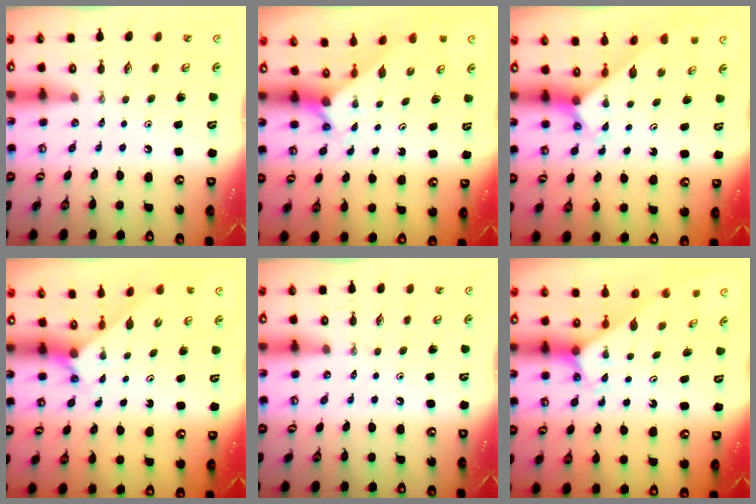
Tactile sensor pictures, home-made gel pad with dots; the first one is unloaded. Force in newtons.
{"total": 2.0, "press": 2.0, "slide": 0.2}
{"total": 2.7, "press": 2.7, "slide": 0.2}
{"total": 2.3, "press": 2.3, "slide": 0.2}
{"total": 0.0}
{"total": 2.5, "press": 2.5, "slide": 0.2}